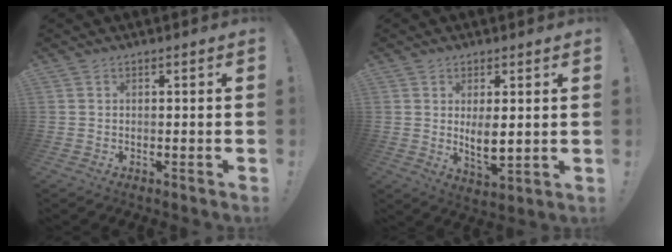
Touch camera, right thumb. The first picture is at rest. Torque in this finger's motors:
{"motor_torque": [-0.25, 0.49, 0.00, 0.07, 0.07]}